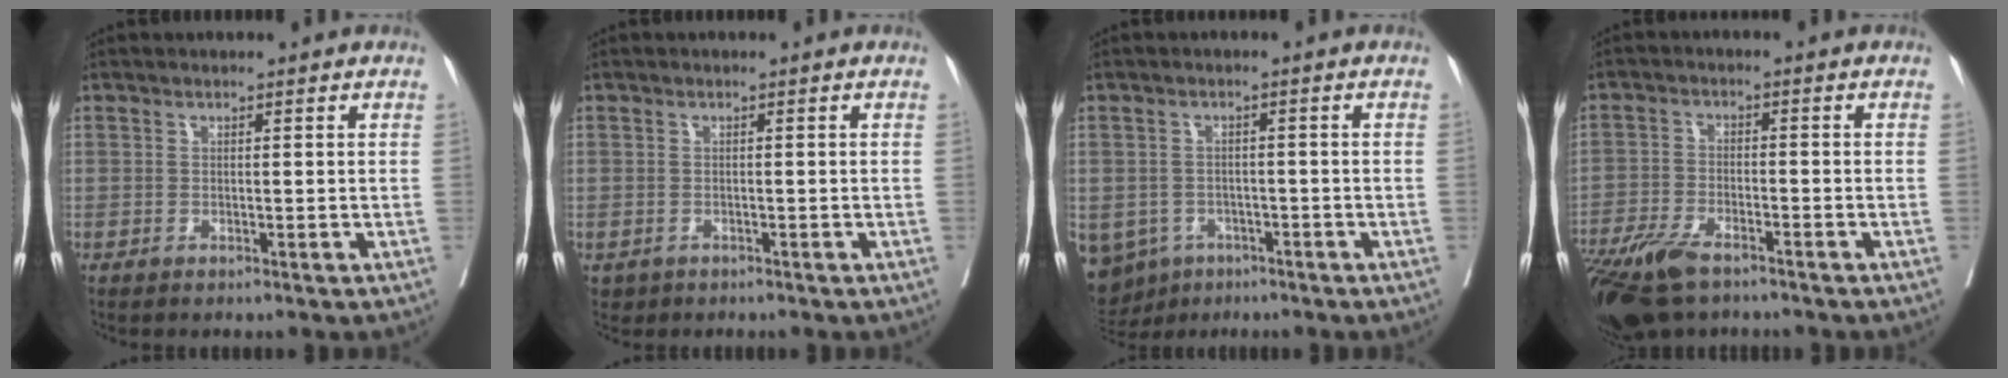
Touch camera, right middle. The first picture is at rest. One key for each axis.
{"total": 1.3, "fx": -0.8, "fy": 1.0, "fz": 0.2, "tx": -0.008, "ty": 0.001, "tz": -0.007}
{"total": 10.6, "fx": -5.8, "fy": 8.4, "fz": 2.8, "tx": -0.088, "ty": -0.003, "tz": -0.074}
{"total": 11.1, "fx": -8.1, "fy": 3.8, "fz": 6.6, "tx": -0.125, "ty": -0.021, "tz": -0.141}